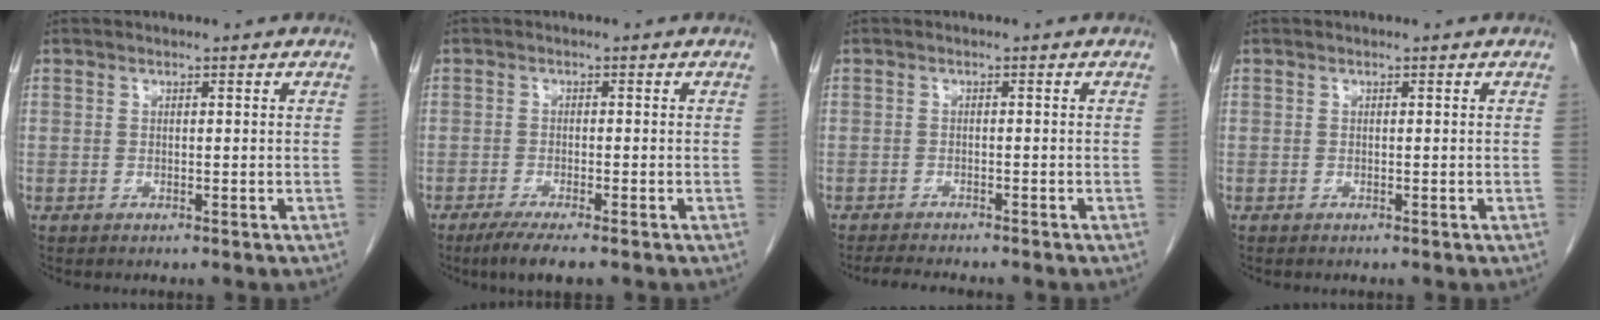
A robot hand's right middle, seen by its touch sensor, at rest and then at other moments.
{"total": 4.9, "force": [-3.5, 0.4, 3.4], "torque": [-0.061, -0.015, -0.056]}
{"total": 4.8, "force": [-4.3, 0.5, 2.1], "torque": [-0.030, -0.011, -0.065]}
{"total": 0.0}